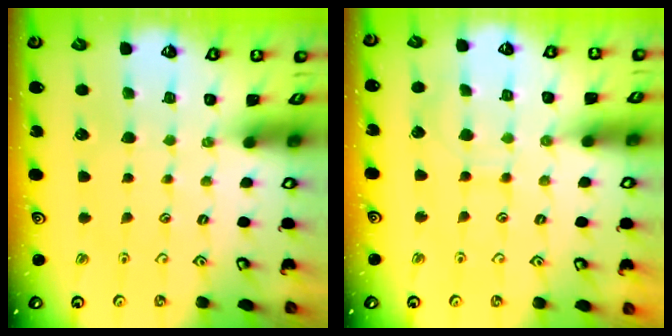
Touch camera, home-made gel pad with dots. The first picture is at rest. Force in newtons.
{"total": 5.6, "press": 5.6, "slide": 0.6}